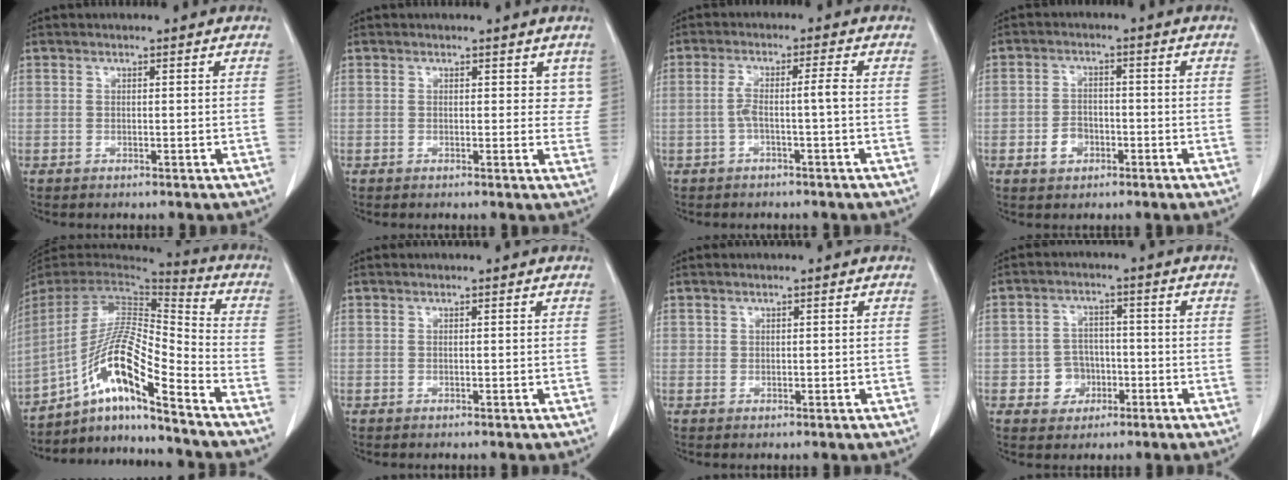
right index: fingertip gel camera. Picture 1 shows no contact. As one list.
[{"total": 2.9, "force": [1.7, 2.0, 1.2], "torque": [0.003, -0.003, 0.016]}, {"total": 3.7, "force": [-0.9, -0.2, 3.6], "torque": [-0.073, 0.017, -0.013]}, {"total": 3.6, "force": [-1.5, 2.8, 1.9], "torque": [-0.032, 0.007, -0.020]}, {"total": 14.9, "force": [-9.5, 0.6, 11.5], "torque": [-0.218, 0.009, -0.169]}, {"total": 0.0}, {"total": 0.6, "force": [0.3, 0.6, 0.2], "torque": [0.003, 0.000, 0.003]}, {"total": 4.8, "force": [-1.4, 4.4, 1.2], "torque": [-0.017, 0.014, -0.015]}]